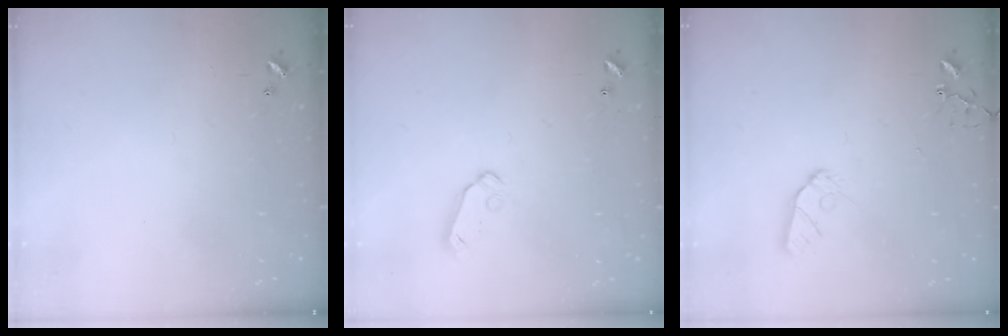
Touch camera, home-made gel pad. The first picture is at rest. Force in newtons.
{"total": 6.2, "press": 6.2, "slide": 0.6}
{"total": 7.6, "press": 7.6, "slide": 0.5}